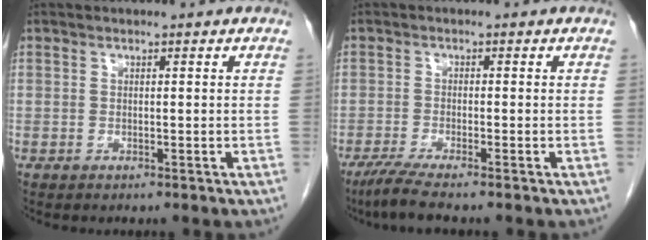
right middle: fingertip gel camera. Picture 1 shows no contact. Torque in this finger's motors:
{"motor_torque": [0.58, -0.37, 0.03, 0.04]}